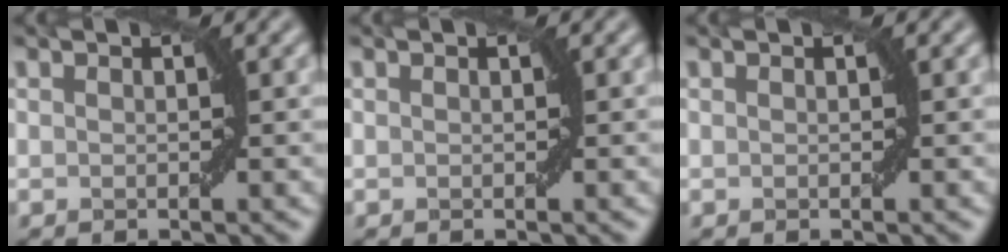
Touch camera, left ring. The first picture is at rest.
{"total": 0.0}
{"total": 0.0}